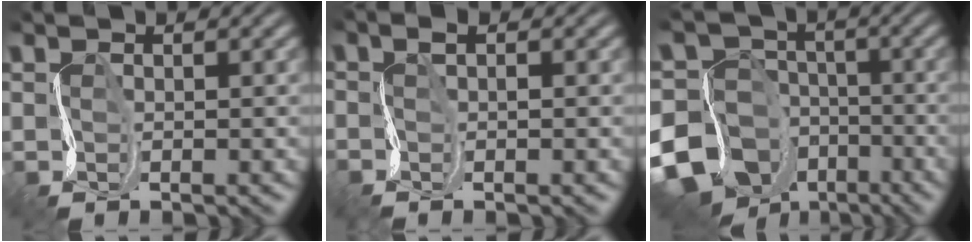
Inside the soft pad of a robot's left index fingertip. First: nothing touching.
{"total": 1.0, "force": [-0.6, -0.3, 0.7], "torque": [-0.020, 0.003, -0.013]}
{"total": 18.6, "force": [-10.2, 14.4, 5.8], "torque": [-0.141, -0.059, -0.195]}